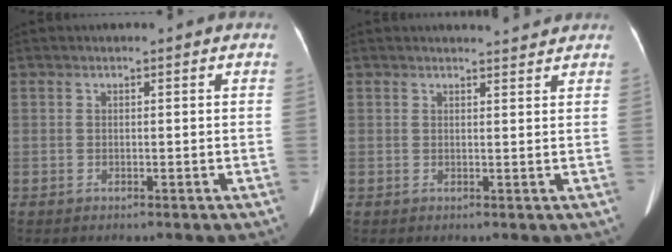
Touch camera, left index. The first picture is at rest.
{"total": 3.3, "force": [3.3, 0.1, 0.5], "torque": [-0.013, 0.004, 0.041]}